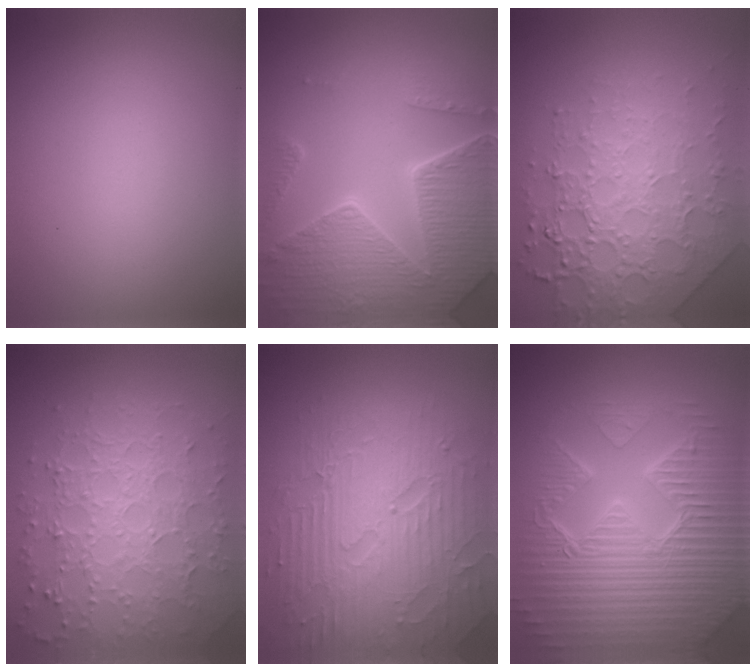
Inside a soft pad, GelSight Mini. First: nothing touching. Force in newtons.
{"total": 8.4, "press": 6.1, "slide": 5.7}
{"total": 8.1, "press": 5.6, "slide": 5.9}
{"total": 7.7, "press": 5.5, "slide": 5.4}
{"total": 8.4, "press": 6.0, "slide": 5.9}
{"total": 9.5, "press": 6.7, "slide": 6.7}